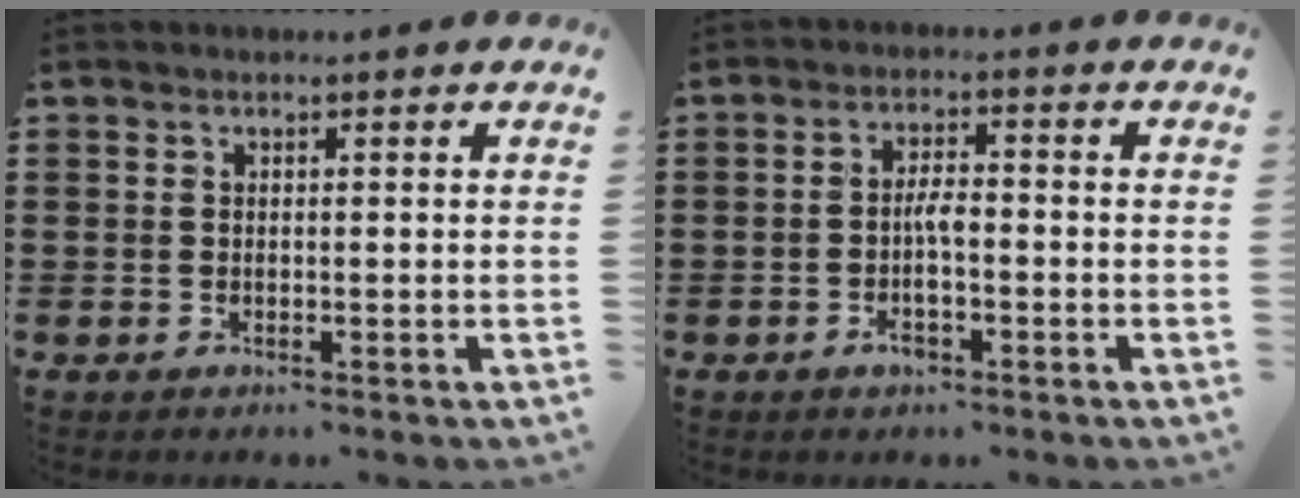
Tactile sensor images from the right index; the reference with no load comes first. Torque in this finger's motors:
{"motor_torque": [1.25, 0.89, 0.40, 0.11]}